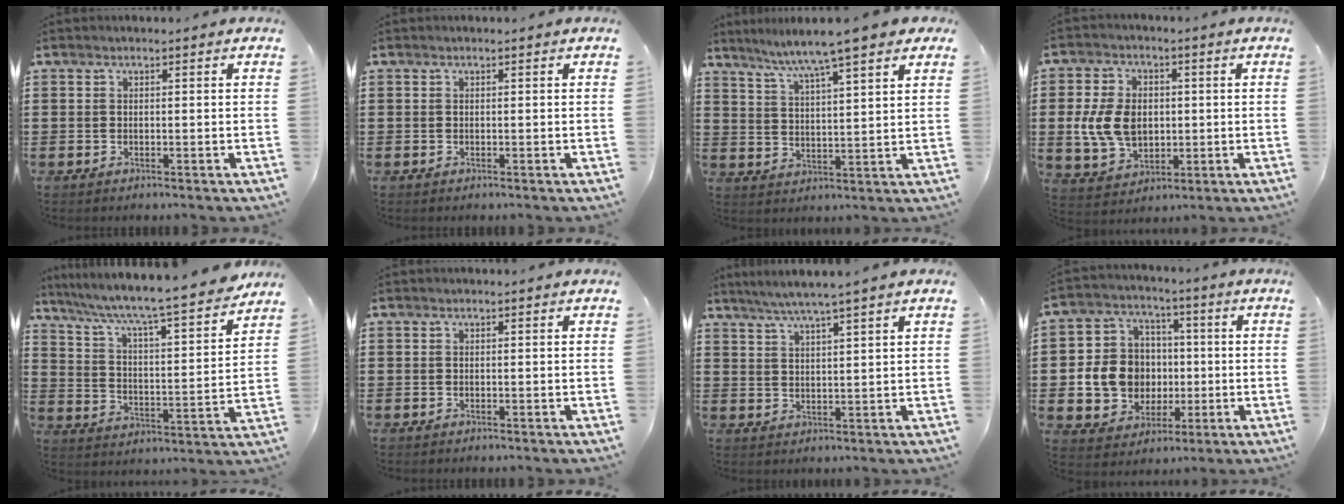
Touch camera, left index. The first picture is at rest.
{"total": 0.0}
{"total": 6.7, "force": [5.7, -0.3, 3.4], "torque": [-0.088, -0.026, 0.095]}
{"total": 8.9, "force": [0.2, 6.6, 5.9], "torque": [-0.139, 0.008, 0.000]}
{"total": 6.4, "force": [5.6, -0.3, 3.1], "torque": [-0.087, -0.050, 0.083]}
{"total": 0.0}
{"total": 4.1, "force": [3.3, -0.7, 2.3], "torque": [-0.053, -0.010, 0.057]}
{"total": 9.6, "force": [-0.4, 9.0, 3.3], "torque": [-0.090, 0.014, 0.002]}